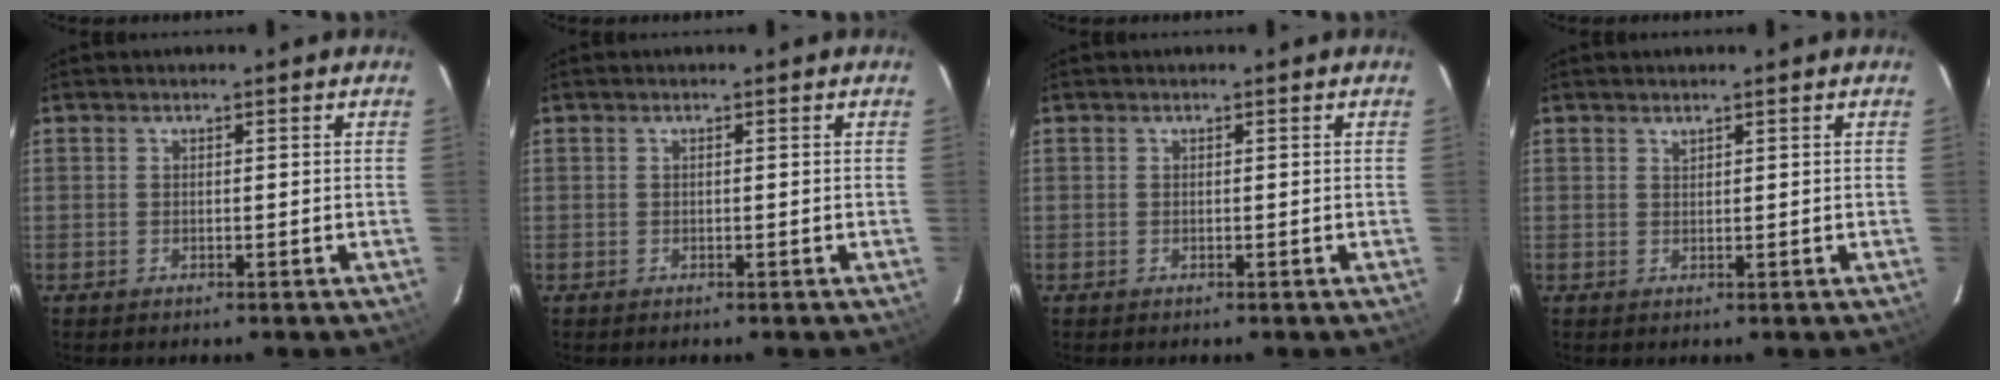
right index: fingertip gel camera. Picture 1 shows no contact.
{"total": 0.0}
{"total": 0.0}
{"total": 0.6, "force": [0.6, 0.1, 0.1], "torque": [-0.002, 0.001, 0.011]}